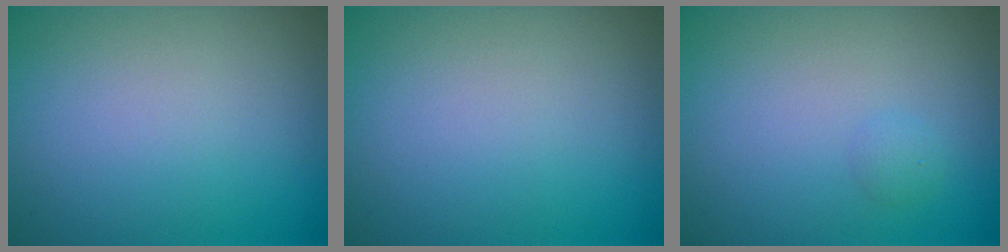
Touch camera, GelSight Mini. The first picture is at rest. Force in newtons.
{"total": 0.0}
{"total": 0.8, "press": 0.8, "slide": 0.0}